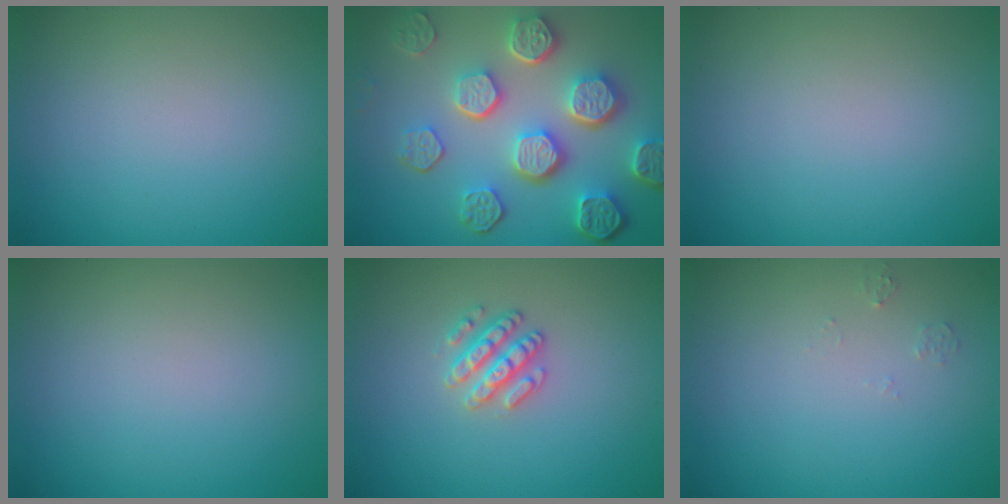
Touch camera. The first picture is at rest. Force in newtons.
{"total": 8.3, "press": 6.2, "slide": 5.5}
{"total": 0.0}
{"total": 0.0}
{"total": 2.5, "press": 2.5, "slide": 0.4}
{"total": 0.7, "press": 0.7, "slide": 0.1}